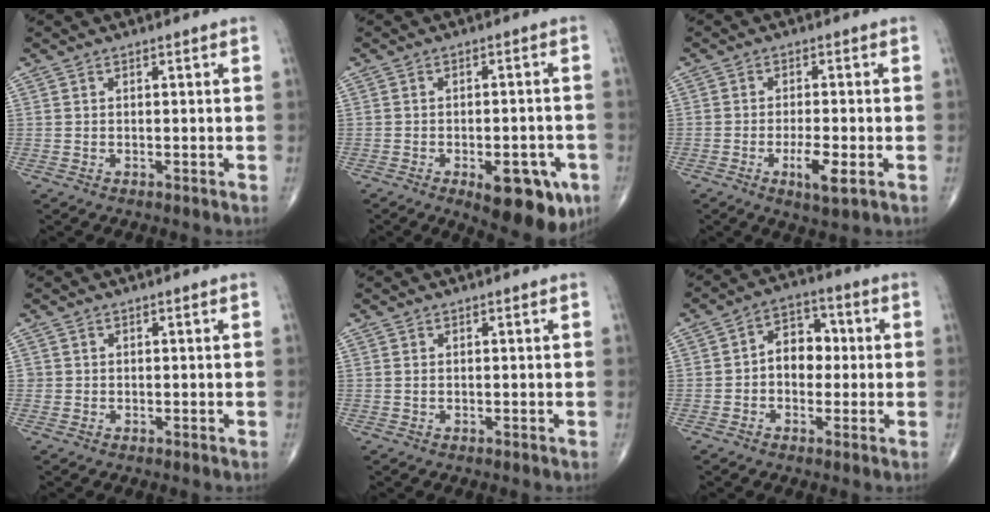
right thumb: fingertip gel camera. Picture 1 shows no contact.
{"total": 12.4, "force": [-5.6, 5.3, 9.7], "torque": [-0.099, 0.012, -0.066]}
{"total": 5.4, "force": [-1.9, 1.3, 4.9], "torque": [-0.090, -0.004, -0.032]}
{"total": 0.7, "force": [0.0, 0.7, 0.0], "torque": [0.006, 0.004, -0.001]}
{"total": 0.0}
{"total": 7.8, "force": [-0.2, 5.7, 5.2], "torque": [-0.049, 0.026, -0.015]}